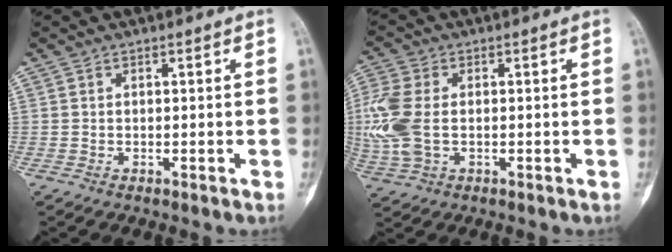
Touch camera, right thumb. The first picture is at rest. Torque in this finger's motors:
{"motor_torque": [1.49, 1.52, 1.40, 0.16, 0.26]}